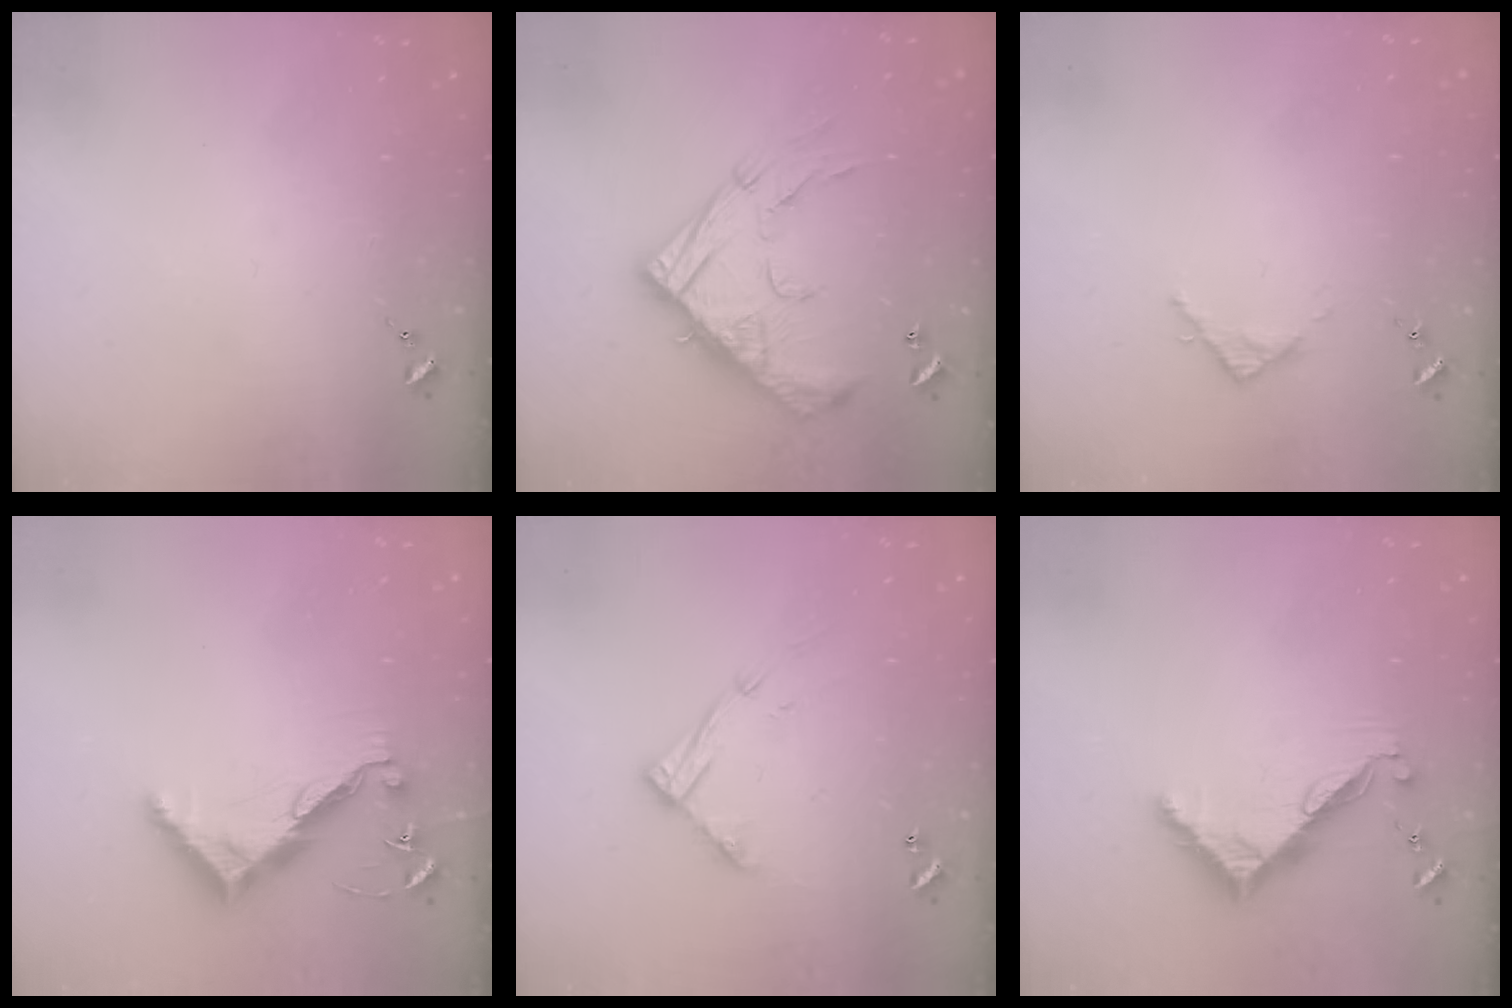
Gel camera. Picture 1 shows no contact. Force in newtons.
{"total": 20.3, "press": 20.3, "slide": 1.7}
{"total": 3.1, "press": 3.1, "slide": 0.4}
{"total": 10.2, "press": 10.2, "slide": 0.4}
{"total": 12.2, "press": 12.1, "slide": 0.9}
{"total": 7.9, "press": 7.9, "slide": 0.1}